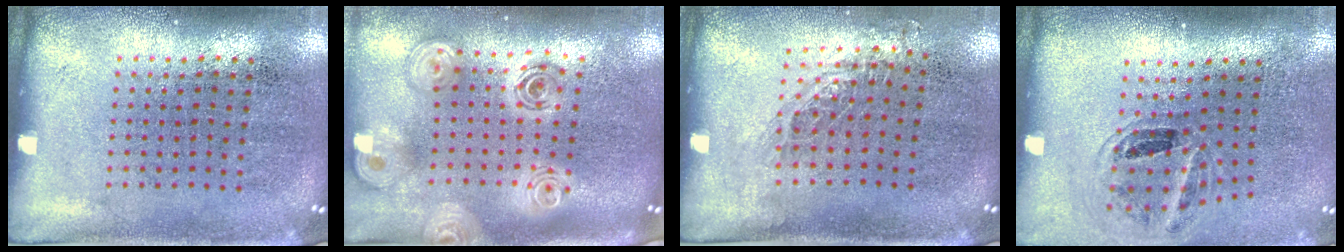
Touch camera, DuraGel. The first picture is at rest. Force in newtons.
{"total": 2.6, "press": 1.9, "slide": 1.7}
{"total": 0.7, "press": 0.7, "slide": 0.1}
{"total": 1.1, "press": 1.0, "slide": 0.3}